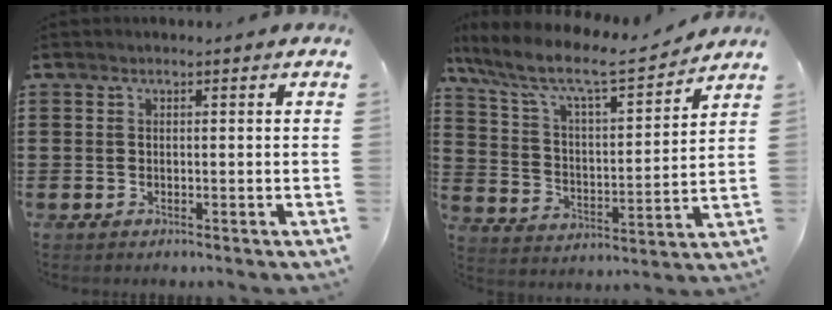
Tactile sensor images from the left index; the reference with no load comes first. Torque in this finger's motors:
{"motor_torque": [2.14, 0.00, 0.48, 0.21]}